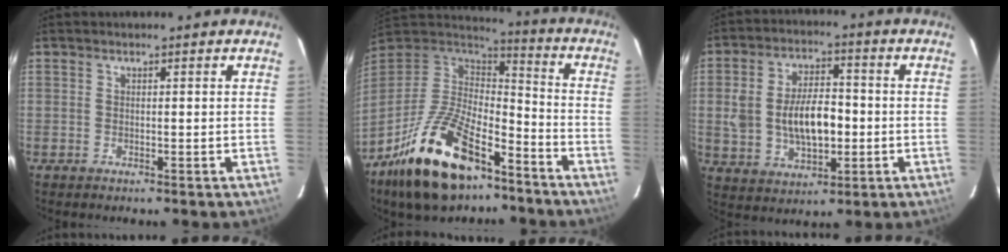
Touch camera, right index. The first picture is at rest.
{"total": 23.4, "force": [-14.8, 10.6, 14.8], "torque": [-0.296, -0.016, -0.249]}
{"total": 12.4, "force": [-1.0, 6.7, 10.3], "torque": [-0.204, 0.010, -0.005]}